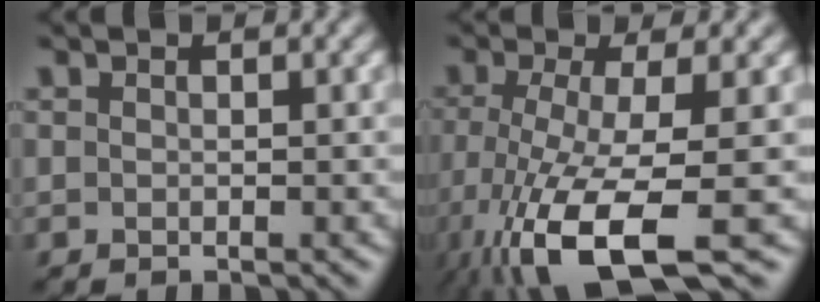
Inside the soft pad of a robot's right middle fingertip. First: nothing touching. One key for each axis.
{"total": 9.9, "fx": -4.6, "fy": 2.6, "fz": 8.4, "tx": -0.169, "ty": -0.021, "tz": -0.085}